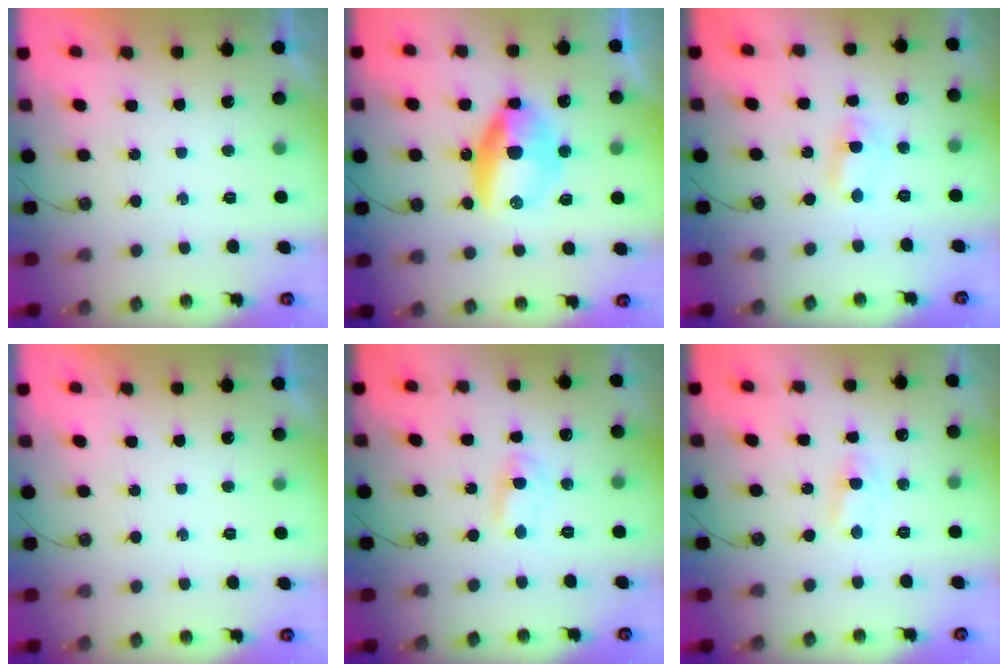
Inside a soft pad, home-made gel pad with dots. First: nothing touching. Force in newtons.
{"total": 11.0, "press": 11.0, "slide": 0.8}
{"total": 1.5, "press": 1.3, "slide": 0.7}
{"total": 0.0}
{"total": 1.7, "press": 1.7, "slide": 0.2}
{"total": 2.2, "press": 2.2, "slide": 0.3}